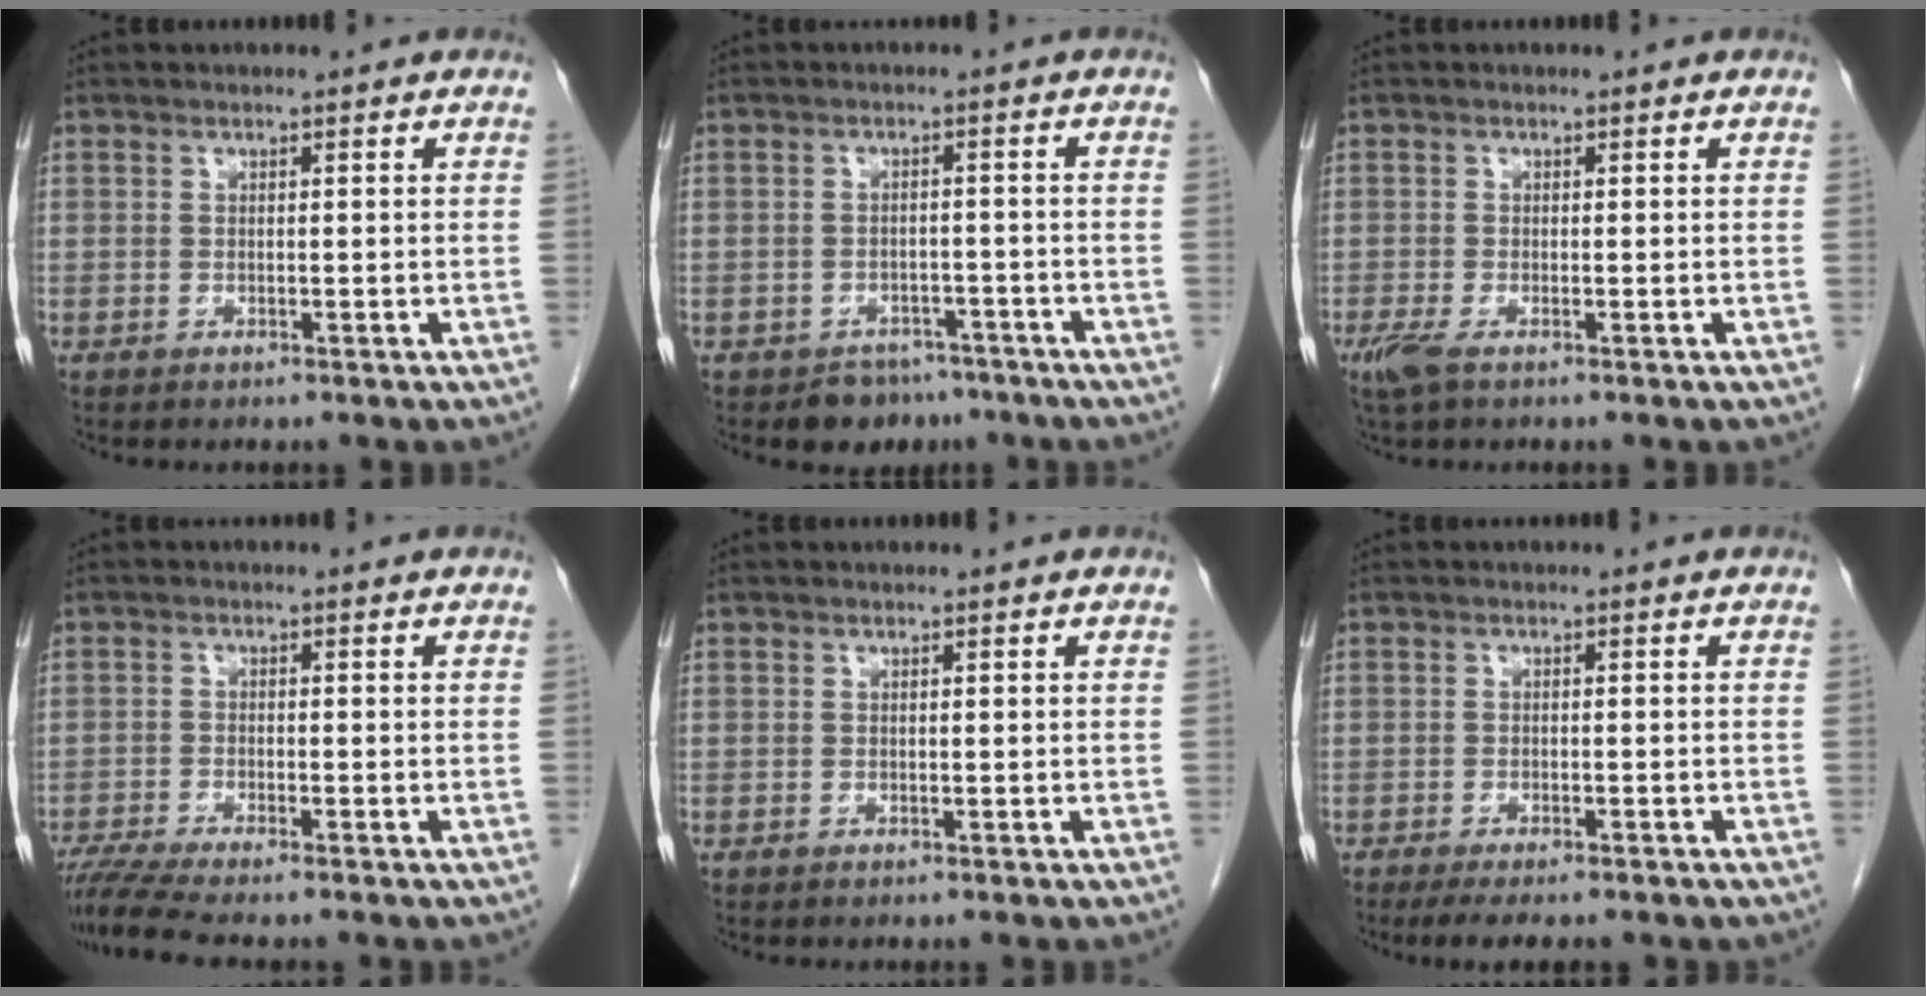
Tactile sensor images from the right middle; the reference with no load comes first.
{"total": 4.5, "force": [-3.6, 2.7, 0.5], "torque": [0.002, 0.008, -0.049]}
{"total": 2.7, "force": [-1.6, 0.8, 2.0], "torque": [-0.051, -0.008, -0.031]}
{"total": 6.0, "force": [-5.2, -0.5, 3.0], "torque": [-0.054, -0.015, -0.090]}
{"total": 0.0}
{"total": 7.4, "force": [-5.9, 1.7, 4.1], "torque": [-0.056, -0.011, -0.082]}